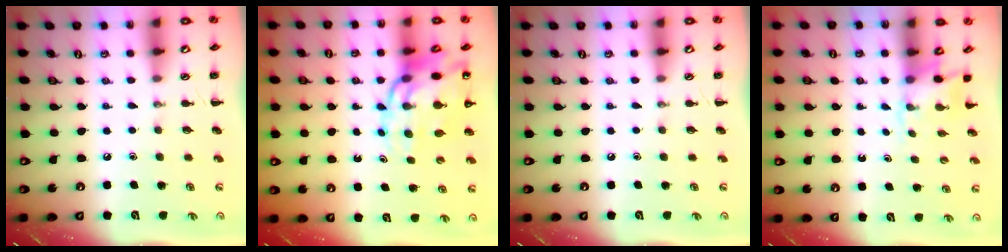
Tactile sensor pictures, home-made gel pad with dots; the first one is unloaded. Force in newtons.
{"total": 14.6, "press": 14.0, "slide": 4.2}
{"total": 0.0}
{"total": 2.5, "press": 2.3, "slide": 1.0}